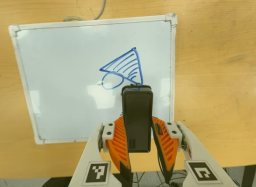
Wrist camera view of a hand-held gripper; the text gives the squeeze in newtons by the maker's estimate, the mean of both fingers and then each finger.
{"total": 4.7, "left": 3.4, "right": 6.0}